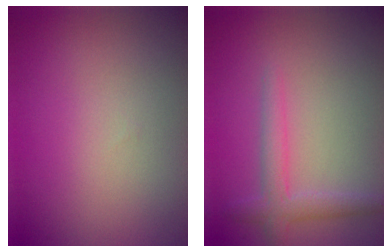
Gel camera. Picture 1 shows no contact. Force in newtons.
{"total": 2.4, "press": 2.4, "slide": 0.1}